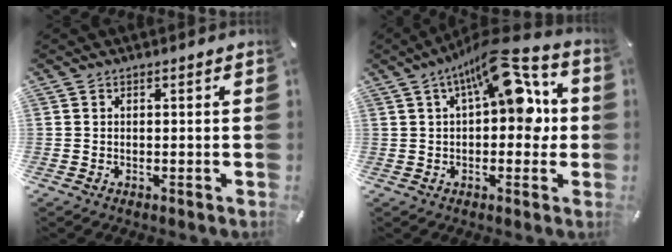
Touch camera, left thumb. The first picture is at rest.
{"total": 15.2, "force": [6.3, 6.7, 12.1], "torque": [-0.170, -0.031, 0.104]}